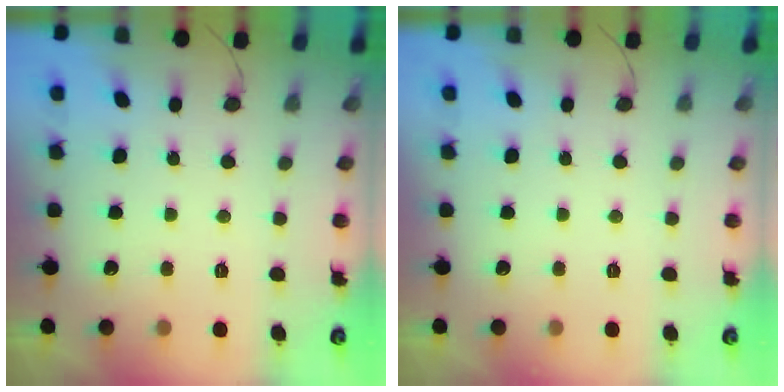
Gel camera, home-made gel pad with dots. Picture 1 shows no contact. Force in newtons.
{"total": 0.0}